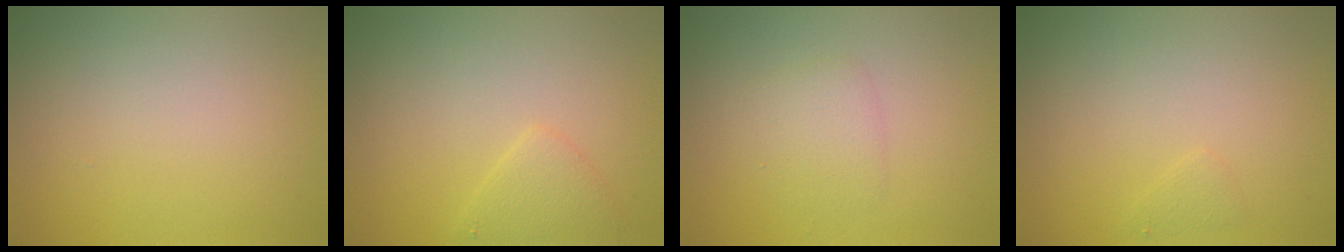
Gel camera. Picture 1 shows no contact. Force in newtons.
{"total": 1.7, "press": 1.7, "slide": 0.1}
{"total": 1.9, "press": 1.9, "slide": 0.0}
{"total": 0.6, "press": 0.6, "slide": 0.0}